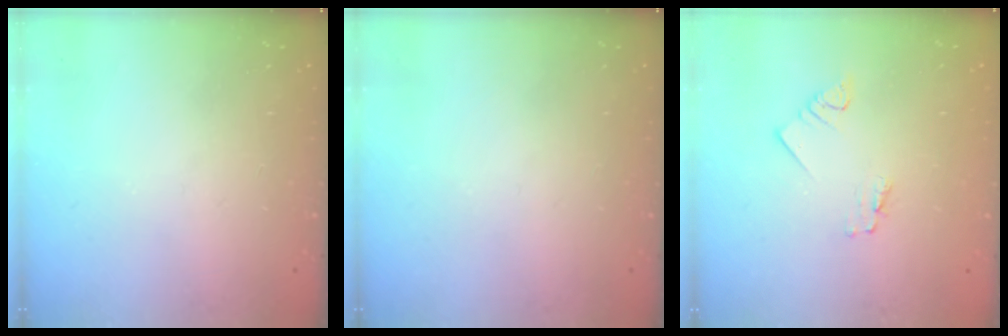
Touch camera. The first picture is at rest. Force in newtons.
{"total": 0.0}
{"total": 1.6, "press": 1.6, "slide": 0.1}